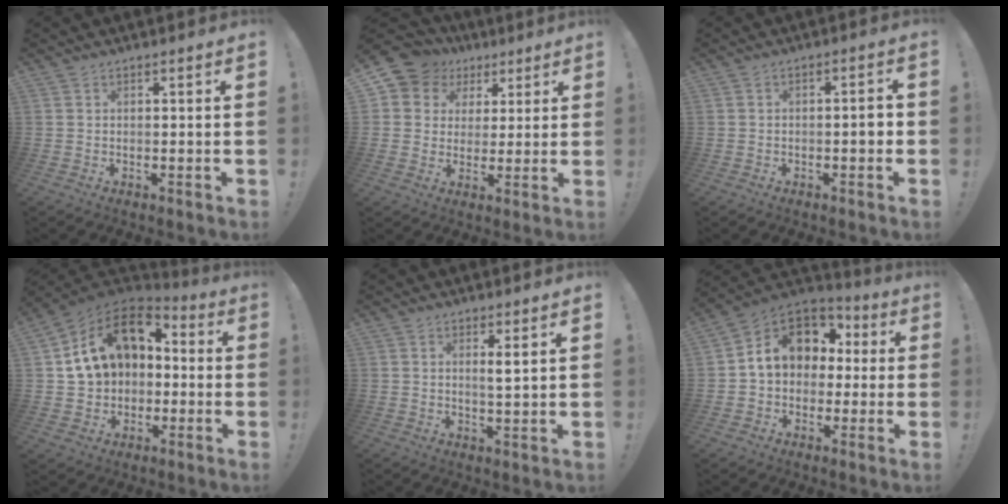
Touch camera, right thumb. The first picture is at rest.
{"total": 8.4, "force": [3.6, 7.3, 2.1], "torque": [-0.039, -0.020, 0.073]}
{"total": 3.1, "force": [-1.0, 0.9, 2.8], "torque": [-0.051, 0.011, -0.018]}
{"total": 17.1, "force": [4.9, 12.3, 10.8], "torque": [-0.174, 0.000, 0.093]}
{"total": 3.5, "force": [1.6, 0.1, 3.1], "torque": [-0.046, -0.014, 0.022]}
{"total": 12.8, "force": [3.1, 10.0, 7.2], "torque": [-0.114, 0.003, 0.062]}